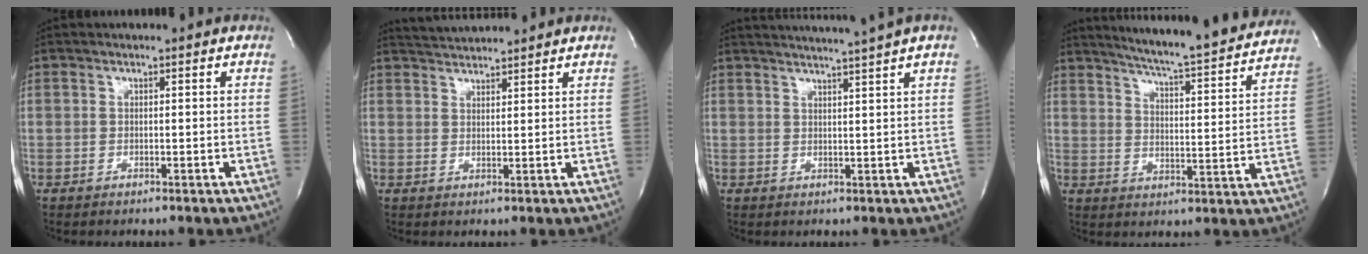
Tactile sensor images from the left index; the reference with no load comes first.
{"total": 4.9, "force": [4.8, -0.2, 0.7], "torque": [-0.021, 0.025, 0.084]}
{"total": 8.5, "force": [7.4, -2.2, 3.5], "torque": [-0.050, -0.006, 0.095]}
{"total": 19.1, "force": [17.7, 0.1, 7.2], "torque": [-0.117, -0.040, 0.231]}